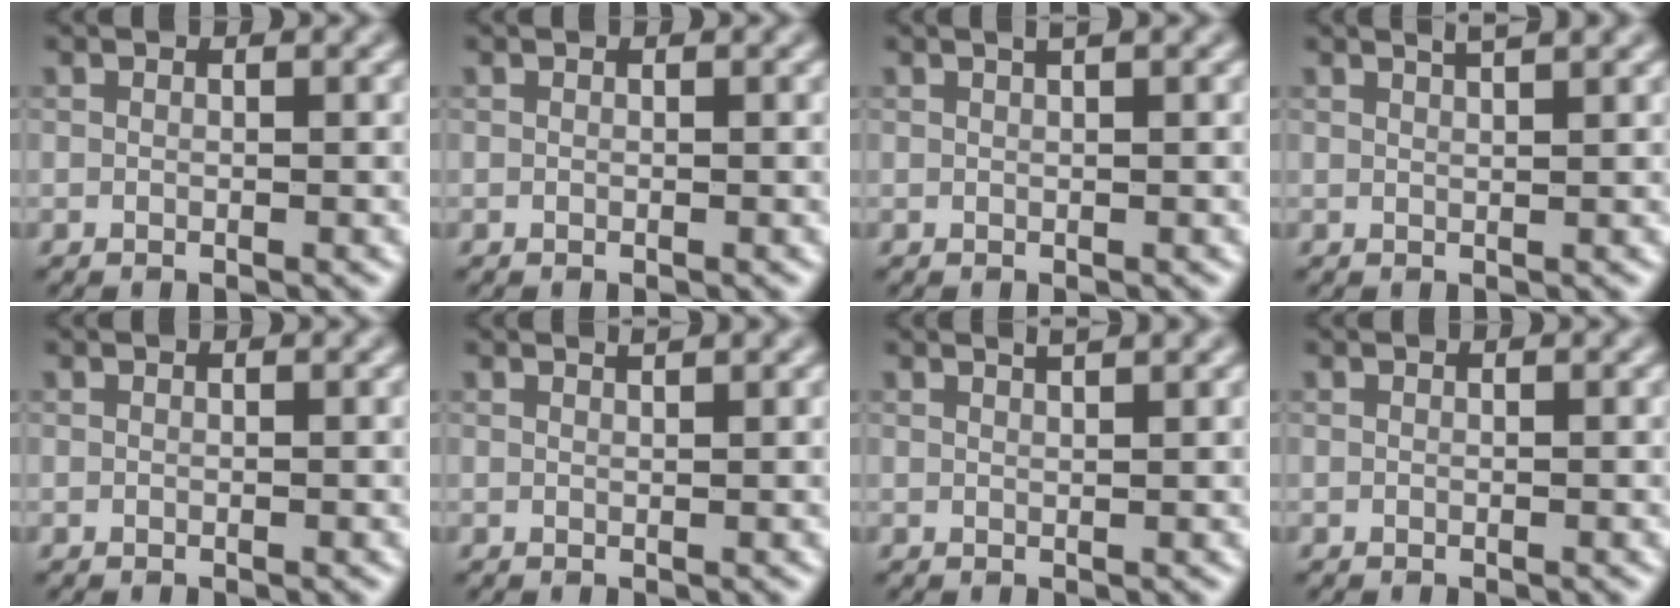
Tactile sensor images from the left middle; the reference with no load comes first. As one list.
[{"total": 0.0}, {"total": 0.8, "force": [0.5, -0.1, 0.6], "torque": [-0.010, 0.002, 0.010]}, {"total": 1.7, "force": [1.4, 0.1, 0.9], "torque": [-0.011, 0.003, 0.016]}, {"total": 0.0}, {"total": 0.7, "force": [0.7, -0.2, 0.1], "torque": [-0.004, 0.001, 0.012]}, {"total": 1.1, "force": [1.0, -0.1, 0.4], "torque": [-0.009, 0.001, 0.015]}, {"total": 0.0}]